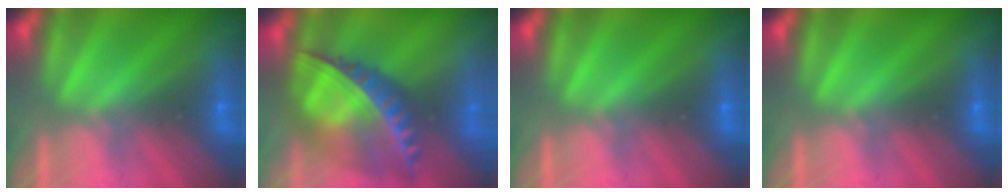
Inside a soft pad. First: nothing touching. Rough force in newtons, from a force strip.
{"total": 8.8}
{"total": 0.0}
{"total": 0.0}